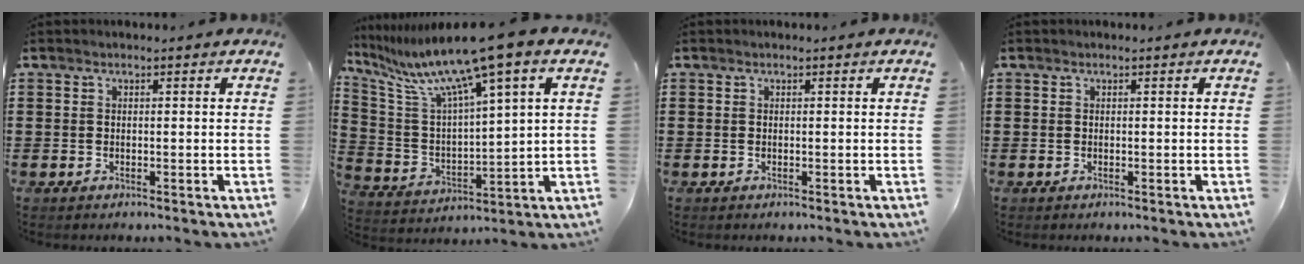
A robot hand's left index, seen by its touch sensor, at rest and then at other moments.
{"total": 11.2, "force": [8.4, -0.3, 7.3], "torque": [-0.183, -0.055, 0.130]}
{"total": 0.0}
{"total": 0.0}